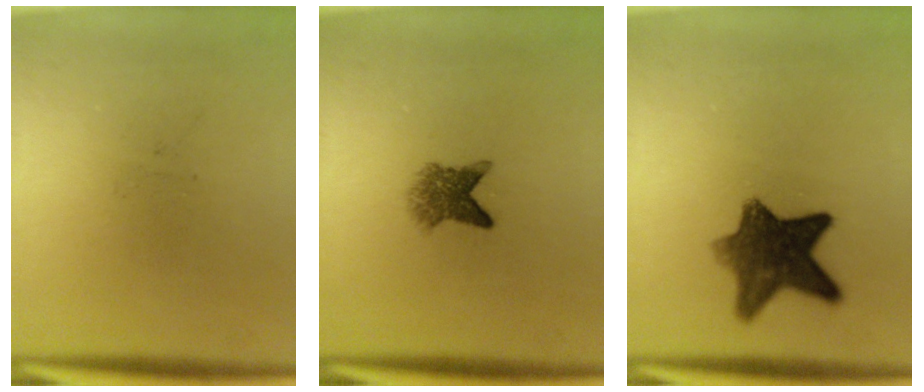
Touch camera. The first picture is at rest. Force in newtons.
{"total": 3.6}
{"total": 9.4}